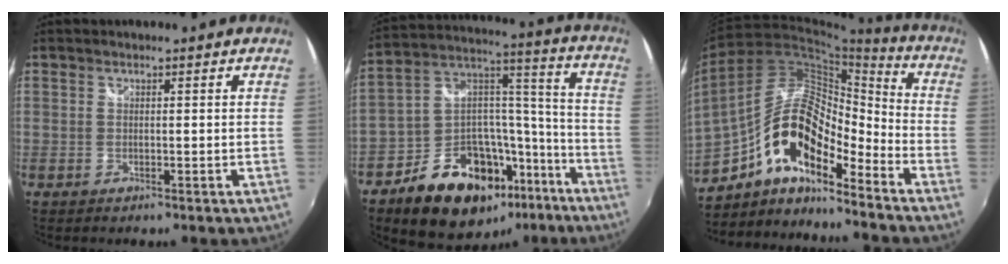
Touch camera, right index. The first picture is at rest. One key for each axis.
{"total": 22.1, "fx": -13.1, "fy": 14.0, "fz": 11.0, "tx": -0.206, "ty": 0.075, "tz": -0.182}
{"total": 16.9, "fx": -9.4, "fy": 6.6, "fz": 12.4, "tx": -0.224, "ty": 0.005, "tz": -0.183}